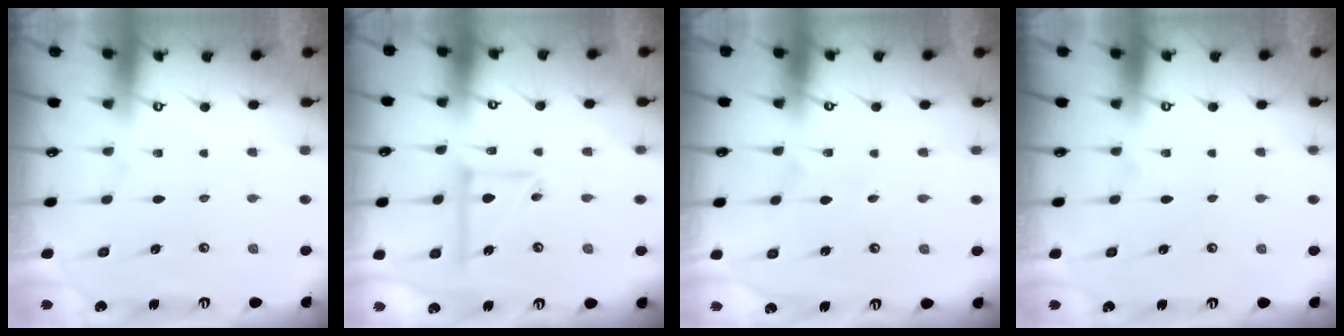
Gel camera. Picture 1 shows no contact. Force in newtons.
{"total": 8.7, "press": 8.6, "slide": 0.6}
{"total": 1.7, "press": 1.7, "slide": 0.1}
{"total": 0.0}